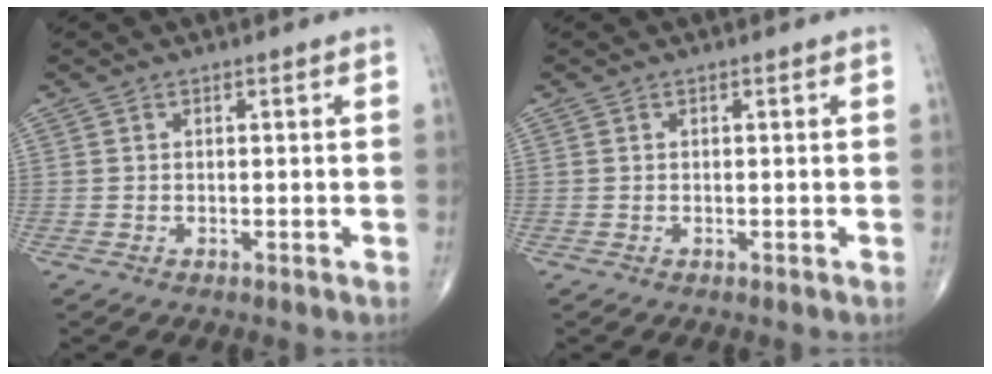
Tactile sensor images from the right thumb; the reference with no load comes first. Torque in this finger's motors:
{"motor_torque": [0.00, 0.00, 0.00, 0.00, 0.02]}